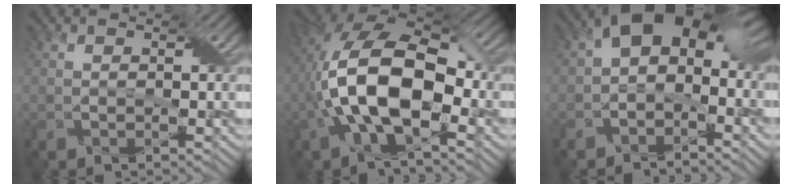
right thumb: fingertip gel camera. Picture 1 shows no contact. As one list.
[{"total": 14.2, "force": [-2.3, 6.7, 12.3], "torque": [-0.270, 0.005, -0.056]}, {"total": 10.7, "force": [0.2, 7.3, 7.8], "torque": [-0.107, -0.001, 0.004]}]